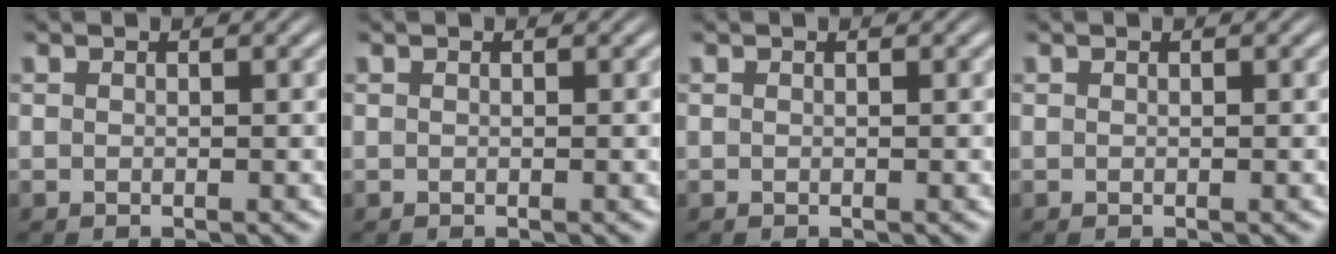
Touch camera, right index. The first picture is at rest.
{"total": 0.0}
{"total": 0.0}
{"total": 0.0}